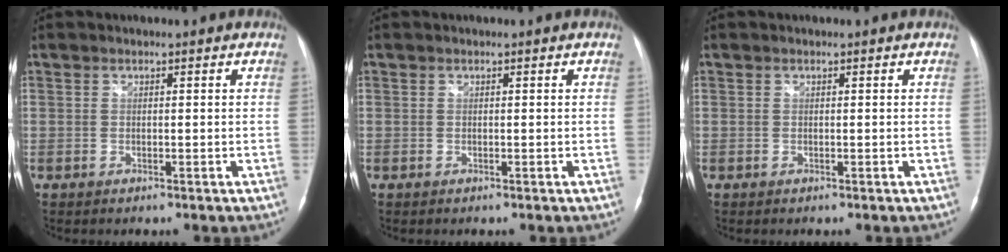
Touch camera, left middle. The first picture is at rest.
{"total": 0.0}
{"total": 0.0}